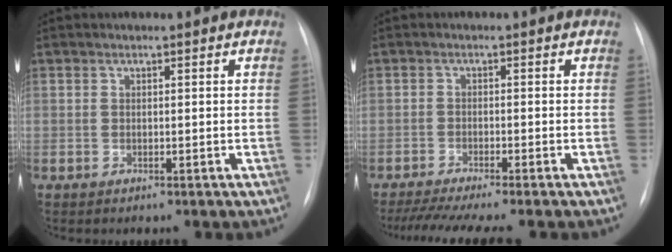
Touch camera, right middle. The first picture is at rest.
{"total": 9.8, "force": [-8.4, -0.3, 5.0], "torque": [-0.064, -0.020, -0.129]}